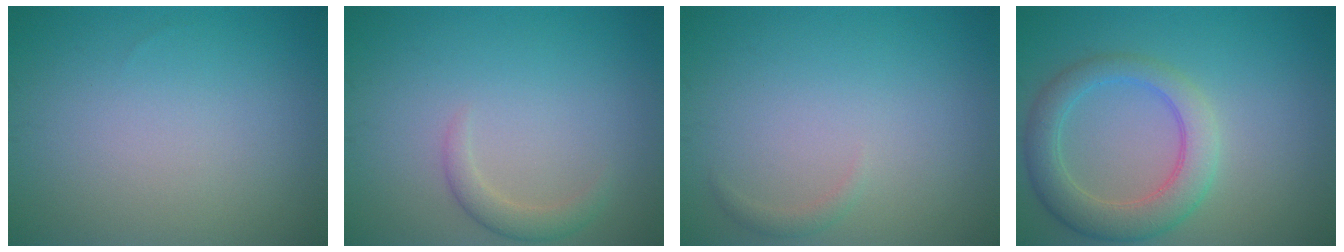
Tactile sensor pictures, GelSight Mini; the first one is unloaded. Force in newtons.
{"total": 1.7, "press": 1.7, "slide": 0.2}
{"total": 0.8, "press": 0.8, "slide": 0.0}
{"total": 5.0, "press": 4.9, "slide": 0.4}